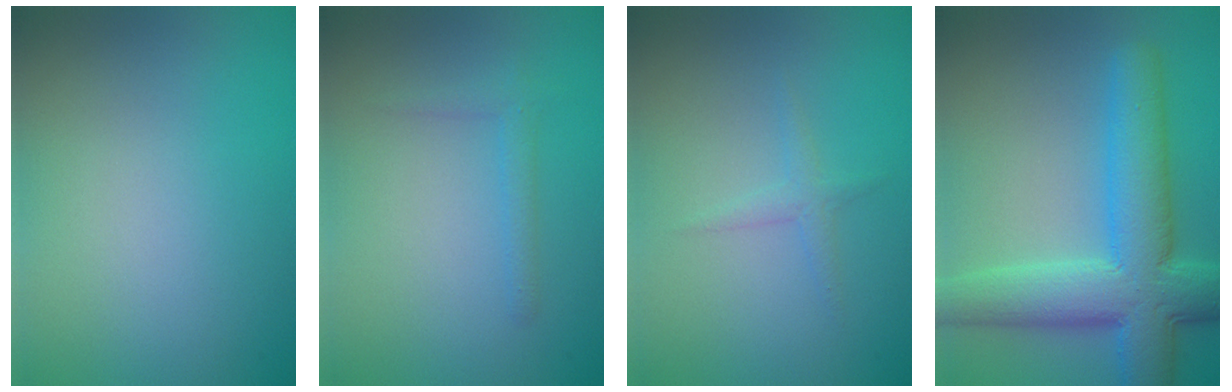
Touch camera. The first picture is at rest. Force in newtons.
{"total": 1.1, "press": 1.1, "slide": 0.1}
{"total": 1.2, "press": 1.2, "slide": 0.1}
{"total": 9.0, "press": 9.0, "slide": 0.4}